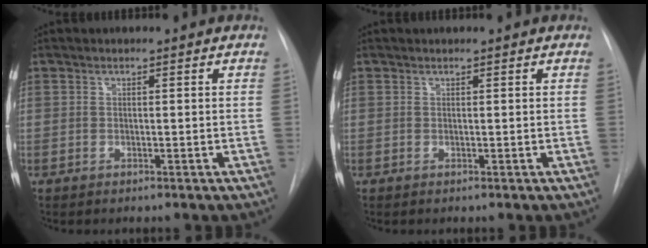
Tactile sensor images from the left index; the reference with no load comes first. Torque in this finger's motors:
{"motor_torque": [0.00, 0.00, 0.00, 0.00]}